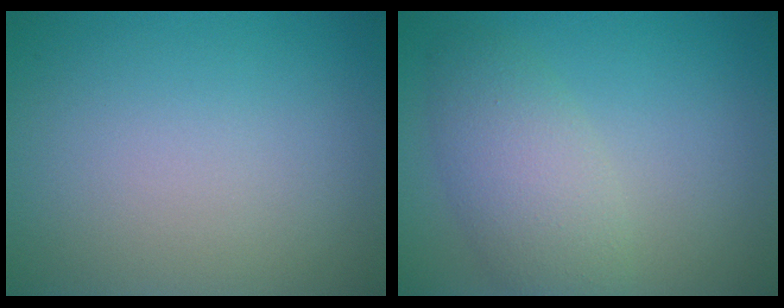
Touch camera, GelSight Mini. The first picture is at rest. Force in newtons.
{"total": 4.2, "press": 4.2, "slide": 0.3}